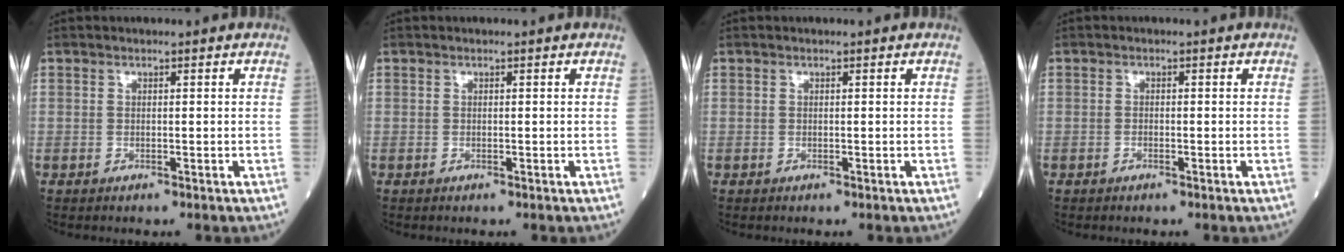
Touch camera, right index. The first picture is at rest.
{"total": 0.0}
{"total": 0.0}
{"total": 0.5, "force": [-0.4, -0.1, 0.3], "torque": [-0.008, 0.001, -0.007]}